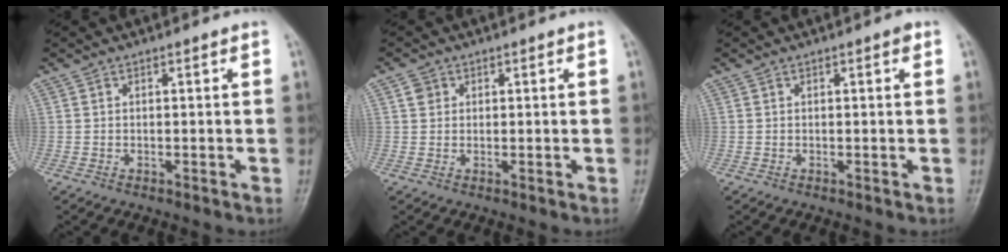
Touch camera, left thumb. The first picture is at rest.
{"total": 2.0, "force": [0.7, 1.8, 0.6], "torque": [0.000, 0.000, 0.007]}
{"total": 0.8, "force": [0.4, 0.2, 0.7], "torque": [-0.011, 0.001, 0.001]}